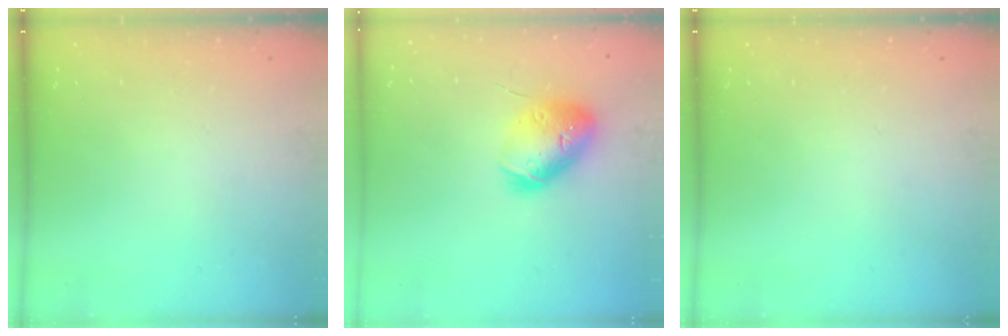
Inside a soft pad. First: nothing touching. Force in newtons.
{"total": 16.3, "press": 16.1, "slide": 2.5}
{"total": 0.0}